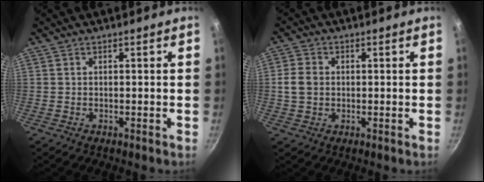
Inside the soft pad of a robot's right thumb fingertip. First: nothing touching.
{"total": 4.7, "force": [0.2, 3.8, 2.7], "torque": [-0.043, 0.005, -0.001]}